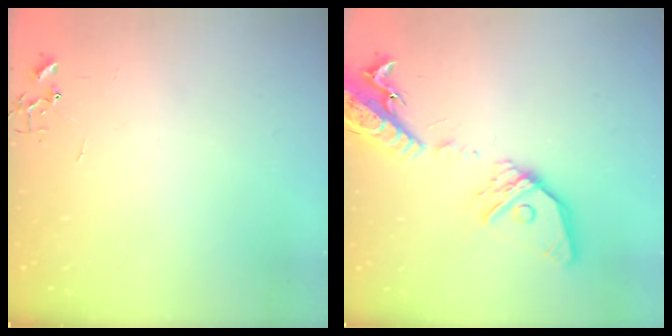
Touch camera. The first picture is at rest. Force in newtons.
{"total": 19.6, "press": 19.2, "slide": 4.0}